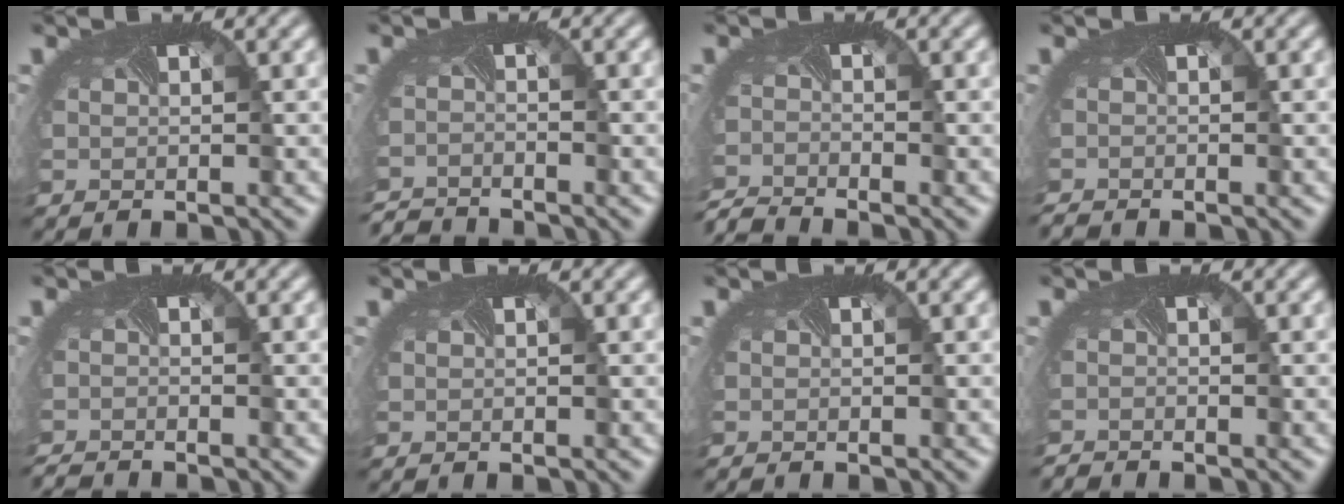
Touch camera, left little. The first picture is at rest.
{"total": 3.1, "force": [-3.1, -0.2, -0.3], "torque": [-0.006, -0.022, -0.061]}
{"total": 3.2, "force": [-3.2, -0.2, 0.1], "torque": [-0.011, -0.025, -0.070]}
{"total": 1.1, "force": [-1.1, -0.3, -0.3], "torque": [-0.006, -0.011, -0.023]}
{"total": 2.0, "force": [-1.9, -0.4, -0.3], "torque": [-0.006, -0.017, -0.038]}
{"total": 0.0}
{"total": 0.6, "force": [-0.4, -0.3, -0.1], "torque": [0.001, -0.005, -0.007]}
{"total": 1.6, "force": [-1.4, -0.5, -0.5], "torque": [-0.001, -0.014, -0.029]}